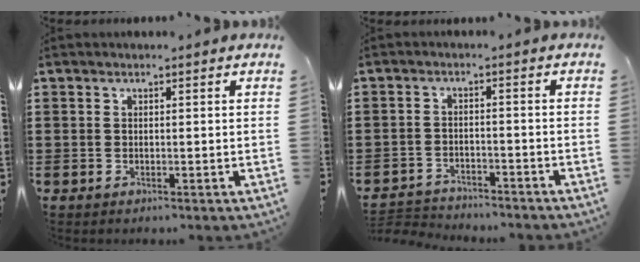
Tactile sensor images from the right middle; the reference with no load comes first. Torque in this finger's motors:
{"motor_torque": [0.12, -0.49, 0.03, 0.04]}